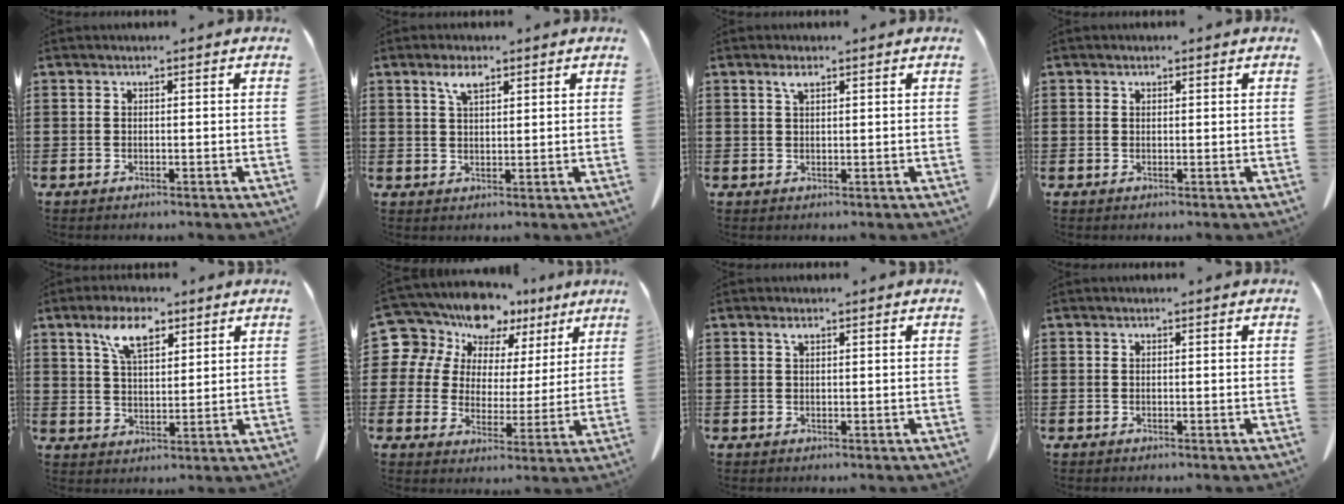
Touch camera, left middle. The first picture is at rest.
{"total": 3.5, "force": [2.2, 1.2, 2.5], "torque": [-0.057, 0.004, 0.038]}
{"total": 1.8, "force": [1.0, 0.5, 1.4], "torque": [-0.032, 0.000, 0.019]}
{"total": 0.6, "force": [0.4, 0.4, 0.2], "torque": [-0.005, 0.001, 0.009]}
{"total": 7.6, "force": [4.6, 3.2, 5.1], "torque": [-0.105, 0.005, 0.081]}
{"total": 10.3, "force": [8.4, 5.8, 1.5], "torque": [-0.069, -0.064, 0.153]}
{"total": 0.9, "force": [0.5, 0.3, 0.7], "torque": [-0.017, 0.001, 0.010]}
{"total": 0.0}